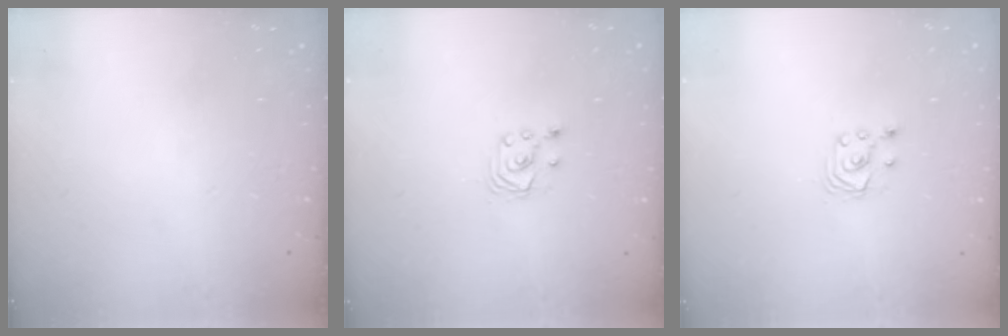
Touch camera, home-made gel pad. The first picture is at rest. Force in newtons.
{"total": 2.5, "press": 2.5, "slide": 0.3}
{"total": 2.5, "press": 2.5, "slide": 0.3}